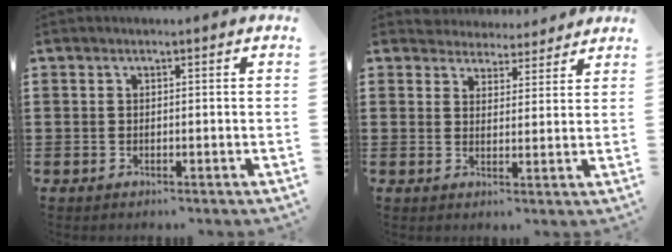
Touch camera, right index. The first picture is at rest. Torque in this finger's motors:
{"motor_torque": [0.70, 0.78, -0.02, -0.08]}